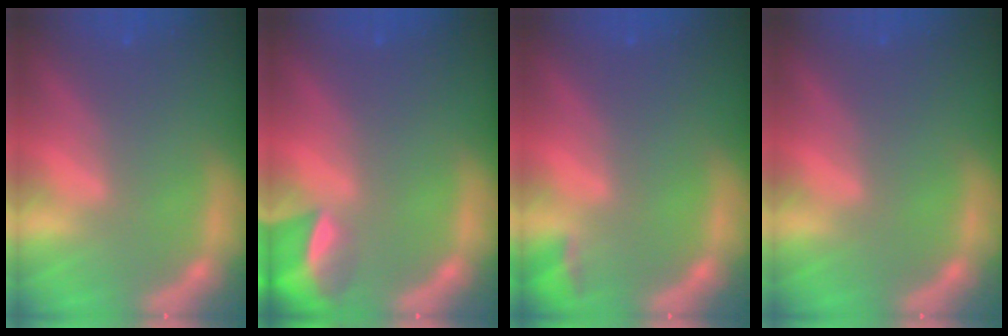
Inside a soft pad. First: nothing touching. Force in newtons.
{"total": 4.9}
{"total": 1.4}
{"total": 0.0}